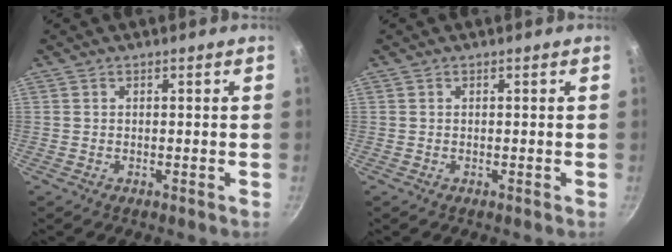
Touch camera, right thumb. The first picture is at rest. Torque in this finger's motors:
{"motor_torque": [0.00, 0.00, 0.03, -0.03, 0.00]}